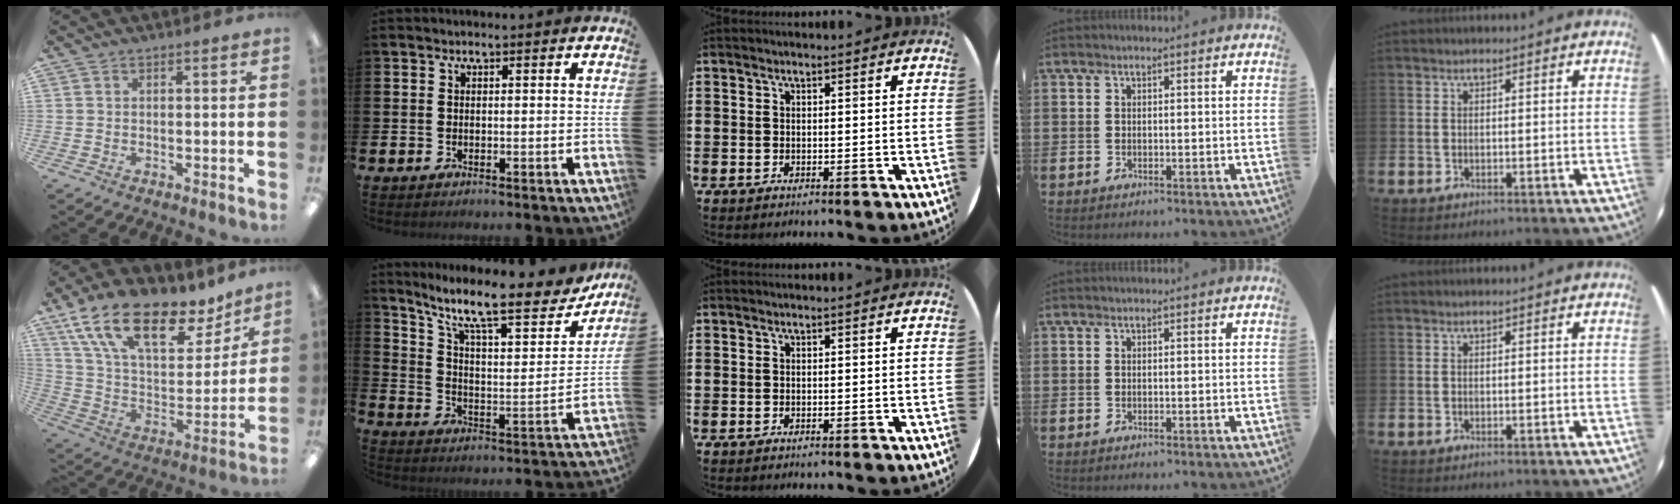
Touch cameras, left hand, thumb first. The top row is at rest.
{"thumb": {"total": 21.9, "force": [13.9, 10.0, 13.6], "torque": [-0.240, -0.073, 0.247]}, "index": {"total": 13.3, "force": [10.3, 3.6, 7.5], "torque": [-0.156, -0.064, 0.170]}}